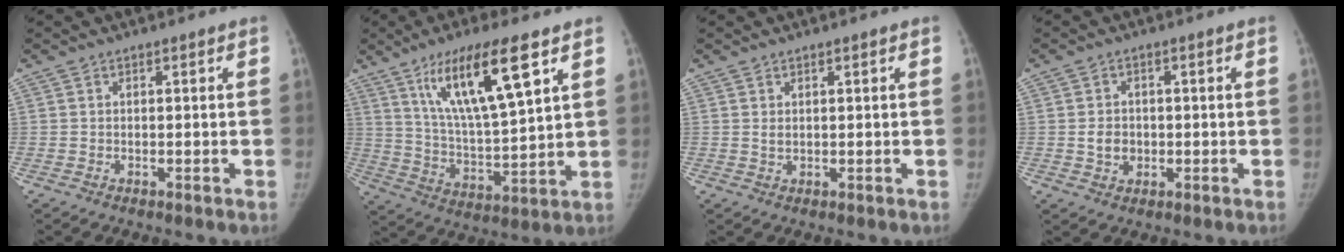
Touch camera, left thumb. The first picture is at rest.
{"total": 17.2, "force": [8.8, 3.6, 14.3], "torque": [-0.246, -0.040, 0.167]}
{"total": 1.3, "force": [0.7, 0.5, 1.0], "torque": [-0.018, -0.004, 0.017]}
{"total": 3.6, "force": [-0.2, 3.1, 1.9], "torque": [-0.020, 0.002, -0.001]}